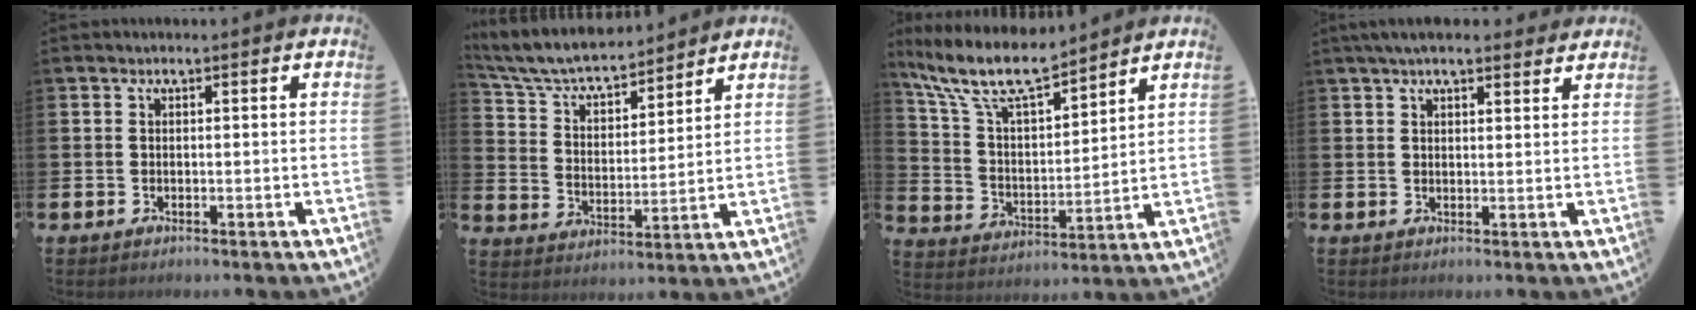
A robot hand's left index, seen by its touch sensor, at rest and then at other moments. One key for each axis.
{"total": 6.9, "fx": 6.4, "fy": 1.6, "fz": 2.0, "tx": -0.070, "ty": -0.048, "tz": 0.108}
{"total": 10.5, "fx": 9.1, "fy": 2.5, "fz": 4.6, "tx": -0.125, "ty": -0.046, "tz": 0.161}
{"total": 3.9, "fx": 3.4, "fy": 0.9, "fz": 1.7, "tx": -0.035, "ty": -0.005, "tz": 0.062}